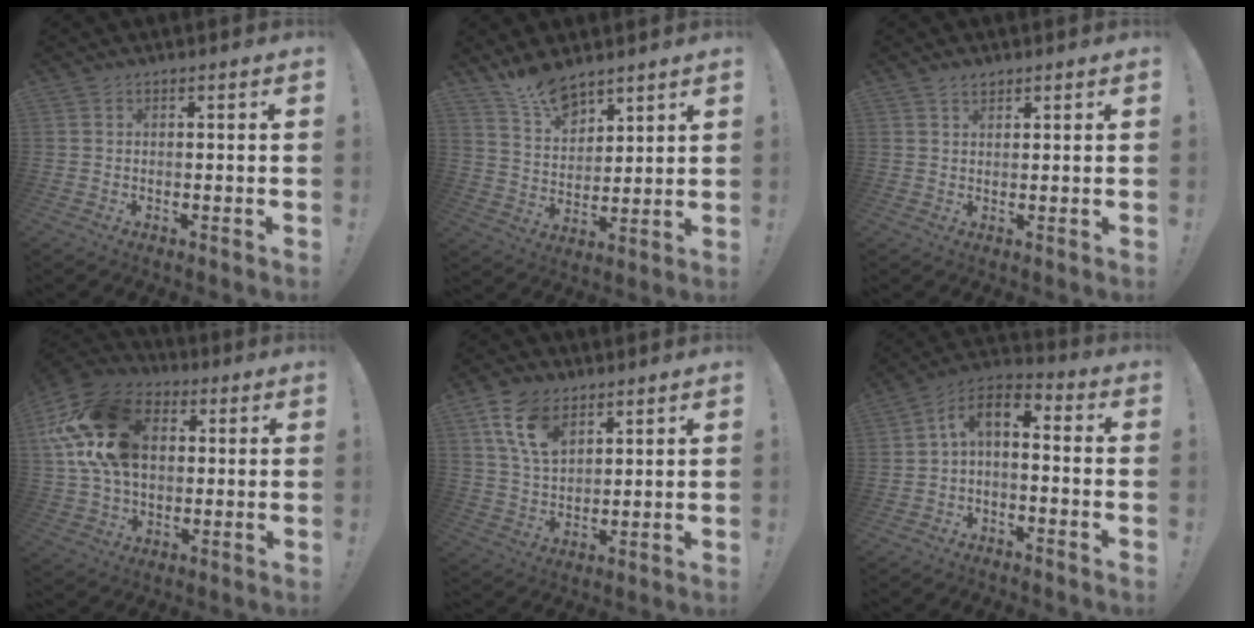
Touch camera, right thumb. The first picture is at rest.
{"total": 10.6, "force": [9.0, 4.4, 3.6], "torque": [-0.063, -0.062, 0.172]}
{"total": 2.0, "force": [1.6, 1.0, 0.8], "torque": [-0.003, -0.010, 0.028]}
{"total": 22.1, "force": [5.3, 15.7, 14.6], "torque": [-0.248, -0.001, 0.104]}
{"total": 12.1, "force": [6.8, 7.1, 7.0], "torque": [-0.140, -0.017, 0.132]}
{"total": 6.1, "force": [-0.6, 3.4, 5.1], "torque": [-0.095, 0.007, -0.007]}